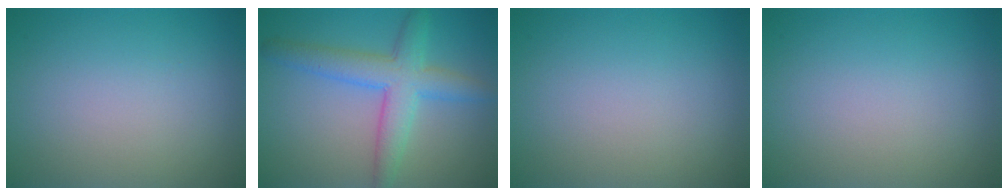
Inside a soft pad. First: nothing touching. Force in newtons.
{"total": 5.2, "press": 5.2, "slide": 0.1}
{"total": 0.0}
{"total": 0.0}